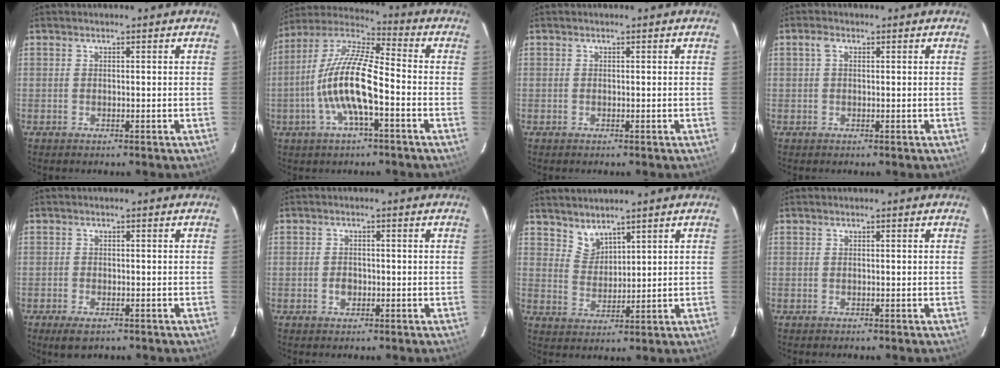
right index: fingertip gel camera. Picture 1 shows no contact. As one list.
[{"total": 14.5, "force": [-3.9, 3.5, 13.5], "torque": [-0.263, -0.001, -0.080]}, {"total": 0.0}, {"total": 1.6, "force": [0.5, 0.9, 1.1], "torque": [-0.024, 0.007, 0.006]}, {"total": 3.6, "force": [-2.3, 1.8, 2.2], "torque": [-0.050, -0.013, -0.040]}, {"total": 2.2, "force": [-0.6, 1.8, 1.2], "torque": [-0.022, 0.003, -0.011]}, {"total": 4.2, "force": [3.8, 1.6, 0.7], "torque": [-0.010, -0.001, 0.077]}, {"total": 0.0}]